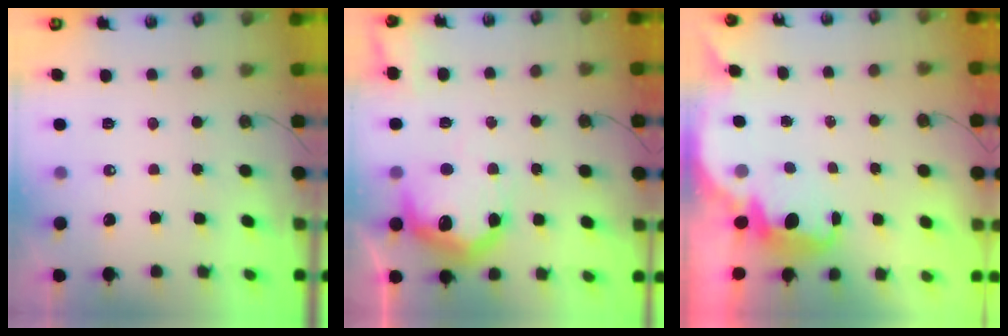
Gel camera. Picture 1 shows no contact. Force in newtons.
{"total": 20.4, "press": 20.3, "slide": 1.4}
{"total": 2.5, "press": 2.5, "slide": 0.6}